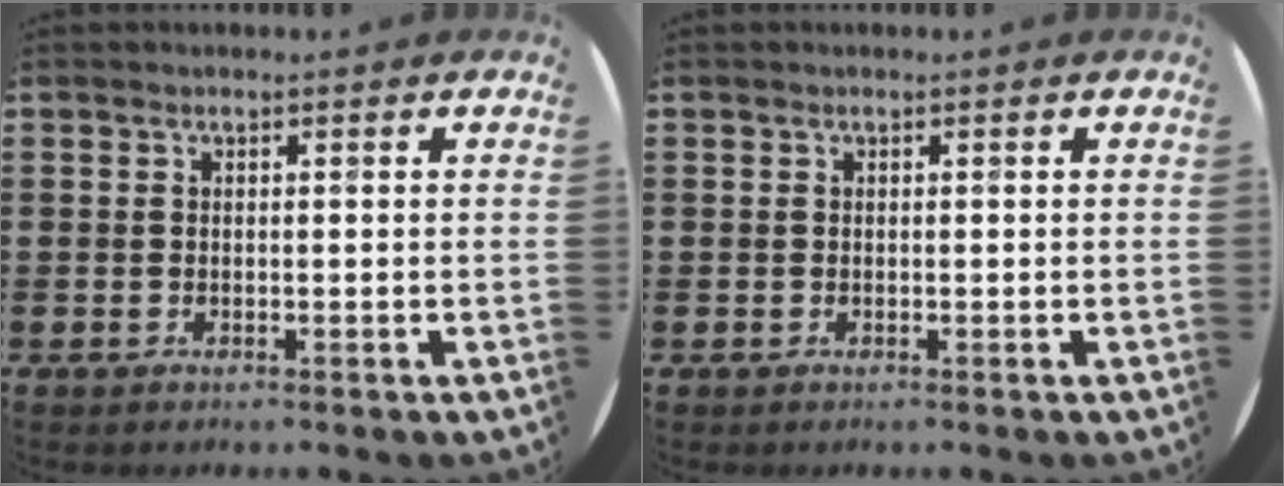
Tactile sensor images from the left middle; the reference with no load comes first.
{"total": 0.0}